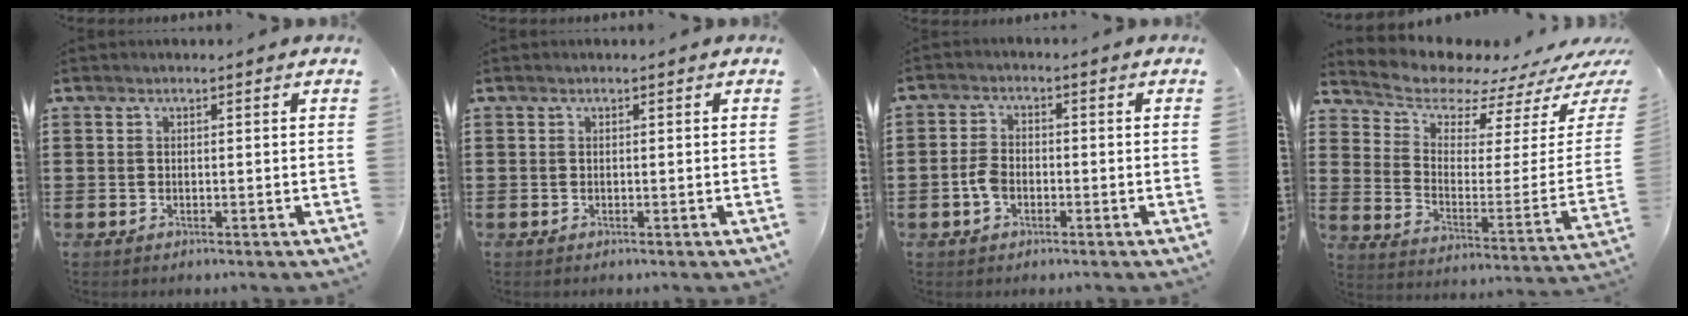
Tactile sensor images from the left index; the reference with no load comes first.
{"total": 0.0}
{"total": 3.3, "force": [-0.9, 2.1, 2.4], "torque": [-0.059, -0.001, -0.020]}
{"total": 6.8, "force": [6.5, 1.7, 0.7], "torque": [-0.052, -0.065, 0.112]}